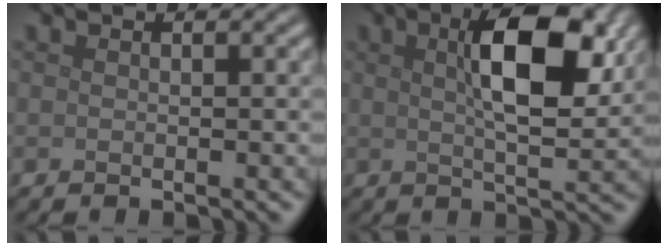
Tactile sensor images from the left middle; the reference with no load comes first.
{"total": 8.3, "force": [2.6, 2.9, 7.4], "torque": [-0.119, 0.011, 0.040]}